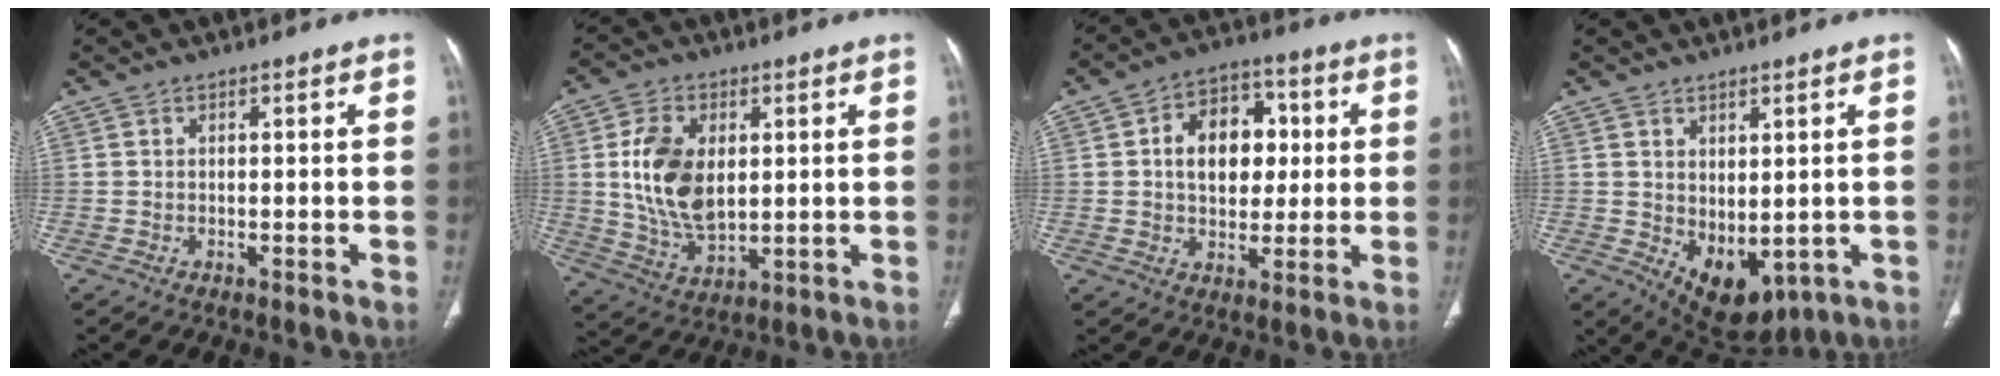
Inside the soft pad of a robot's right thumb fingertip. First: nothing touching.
{"total": 12.9, "force": [1.9, 8.0, 9.9], "torque": [-0.174, -0.013, 0.045]}
{"total": 12.4, "force": [1.8, 8.9, 8.5], "torque": [-0.086, 0.013, 0.025]}
{"total": 8.5, "force": [-0.7, 5.1, 6.8], "torque": [-0.080, -0.010, 0.020]}